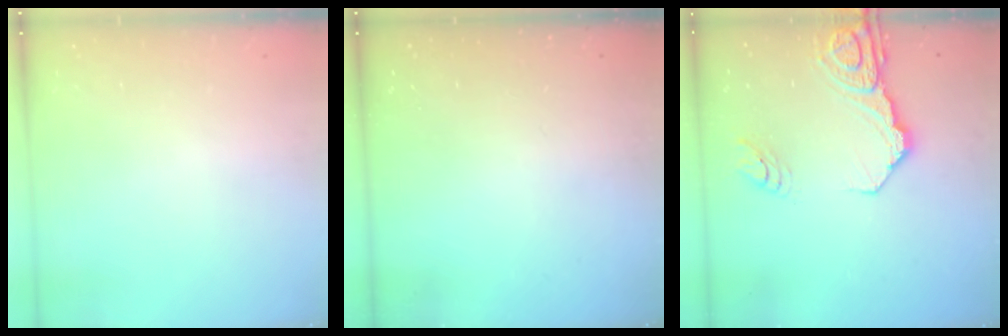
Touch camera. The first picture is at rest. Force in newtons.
{"total": 0.0}
{"total": 13.5, "press": 13.4, "slide": 1.4}